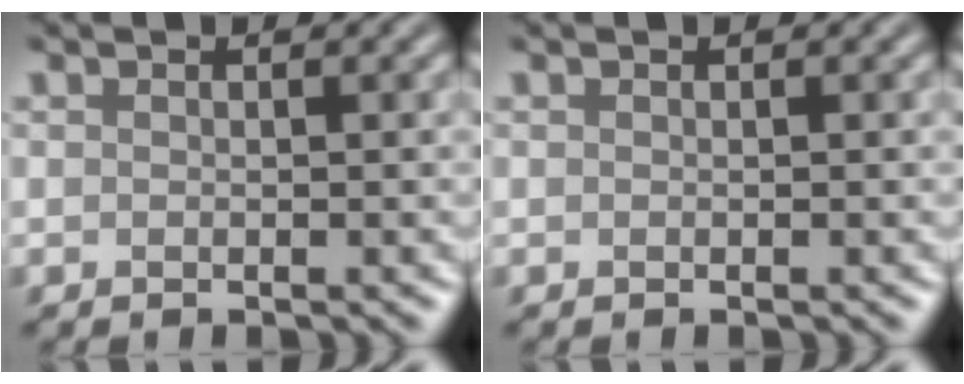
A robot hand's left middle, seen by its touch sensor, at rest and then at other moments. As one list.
[{"total": 0.0}]